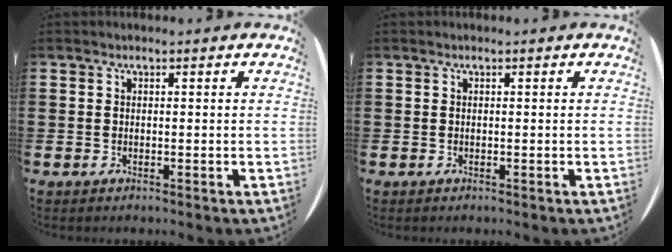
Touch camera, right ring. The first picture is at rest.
{"total": 0.0}